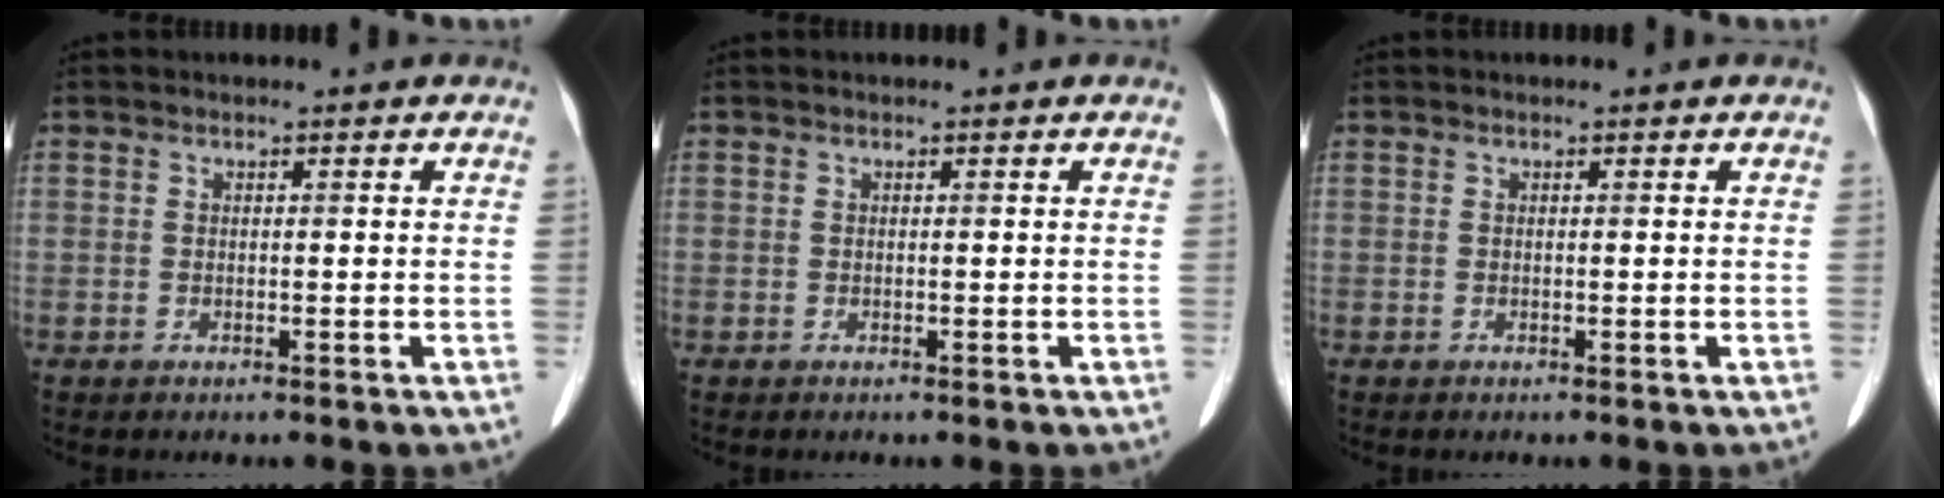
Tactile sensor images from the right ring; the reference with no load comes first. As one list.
[{"total": 0.0}, {"total": 0.0}]